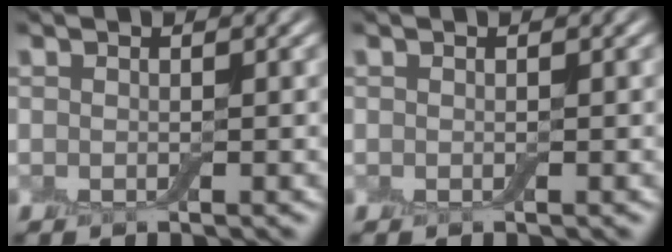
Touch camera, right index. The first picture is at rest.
{"total": 0.0}